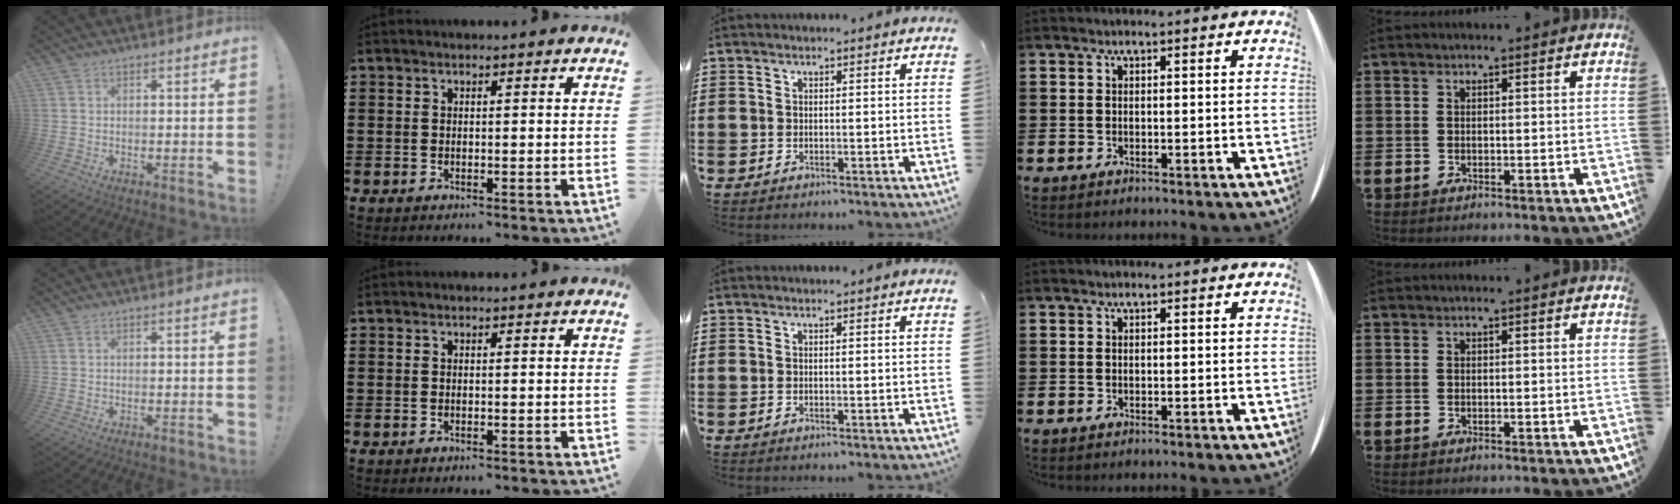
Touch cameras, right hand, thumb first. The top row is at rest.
{}